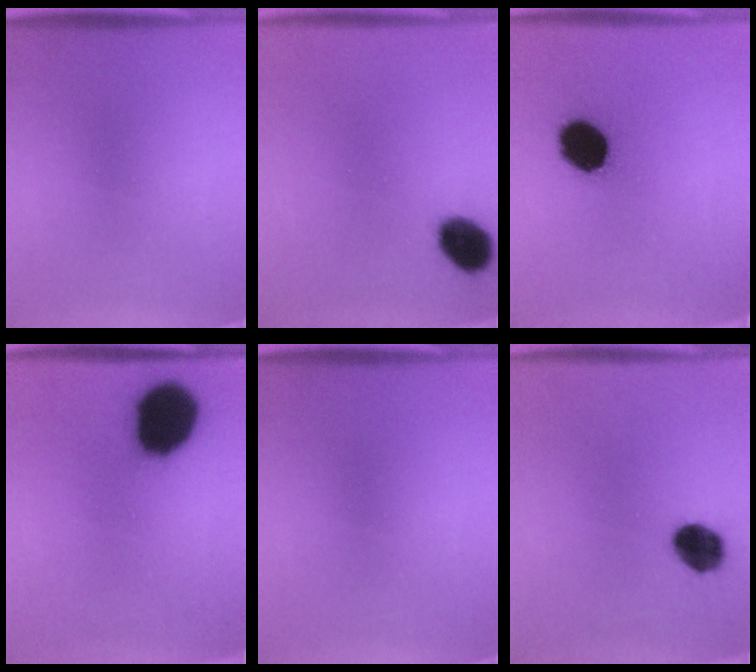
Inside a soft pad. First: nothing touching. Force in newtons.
{"total": 7.8}
{"total": 11.9}
{"total": 17.6}
{"total": 0.0}
{"total": 8.0}